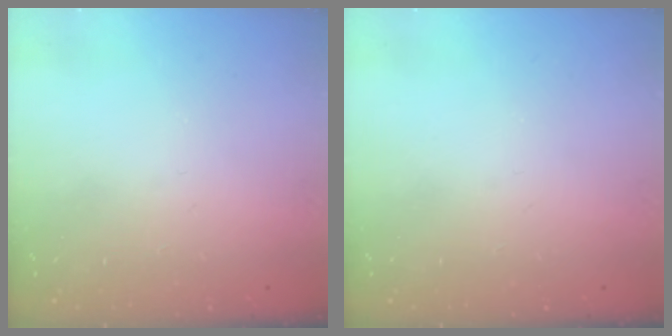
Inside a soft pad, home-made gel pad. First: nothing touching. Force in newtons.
{"total": 0.0}